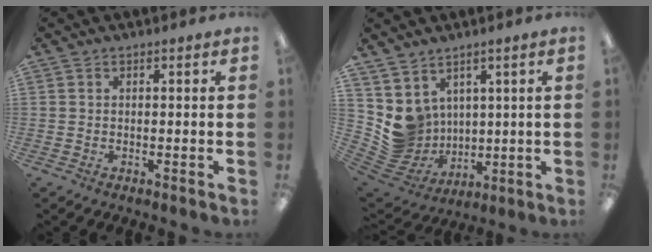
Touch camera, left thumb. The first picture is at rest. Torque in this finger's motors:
{"motor_torque": [-0.18, 0.46, 0.52, -0.64, 0.06]}